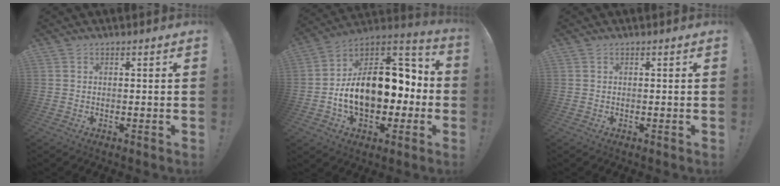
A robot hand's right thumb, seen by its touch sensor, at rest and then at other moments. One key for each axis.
{"total": 21.9, "fx": -2.2, "fy": 14.3, "fz": 16.4, "tx": -0.250, "ty": 0.015, "tz": -0.021}
{"total": 0.0}